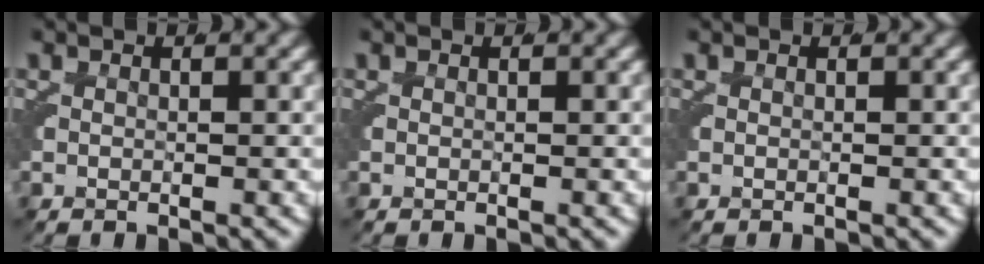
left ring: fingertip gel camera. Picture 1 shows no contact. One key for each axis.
{"total": 0.0}
{"total": 0.0}